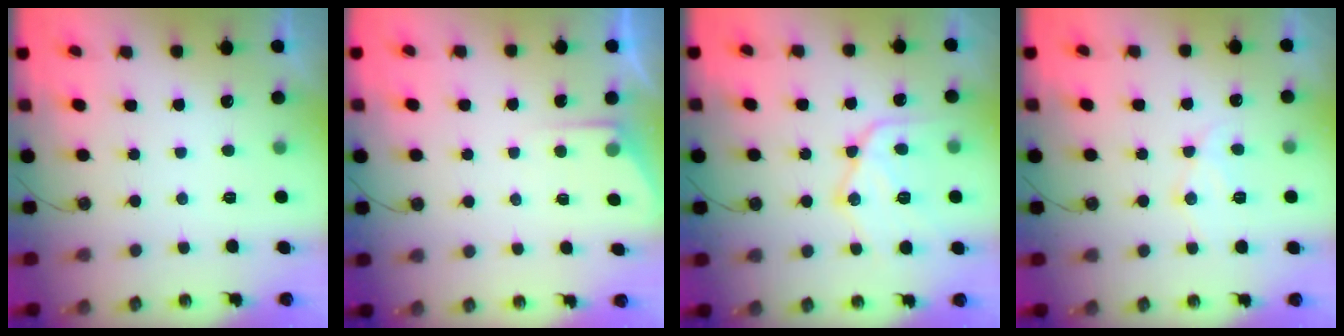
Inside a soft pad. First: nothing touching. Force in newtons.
{"total": 4.4, "press": 4.4, "slide": 0.4}
{"total": 16.0, "press": 16.0, "slide": 1.6}
{"total": 11.1, "press": 11.0, "slide": 0.9}